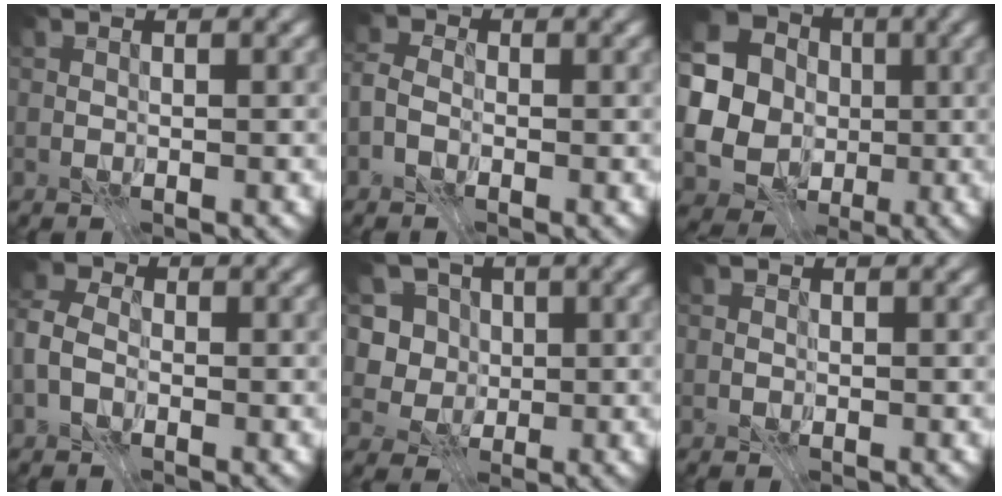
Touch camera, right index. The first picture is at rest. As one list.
[{"total": 2.5, "force": [-1.2, 1.7, 1.3], "torque": [-0.020, 0.002, -0.031]}, {"total": 16.3, "force": [0.2, 15.5, 5.0], "torque": [-0.143, 0.008, -0.030]}, {"total": 4.0, "force": [-1.4, 2.8, 2.4], "torque": [-0.056, 0.004, -0.036]}, {"total": 5.6, "force": [1.1, 4.9, 2.3], "torque": [-0.045, 0.007, 0.008]}, {"total": 0.8, "force": [-0.2, 0.8, 0.1], "torque": [0.002, -0.002, -0.008]}]